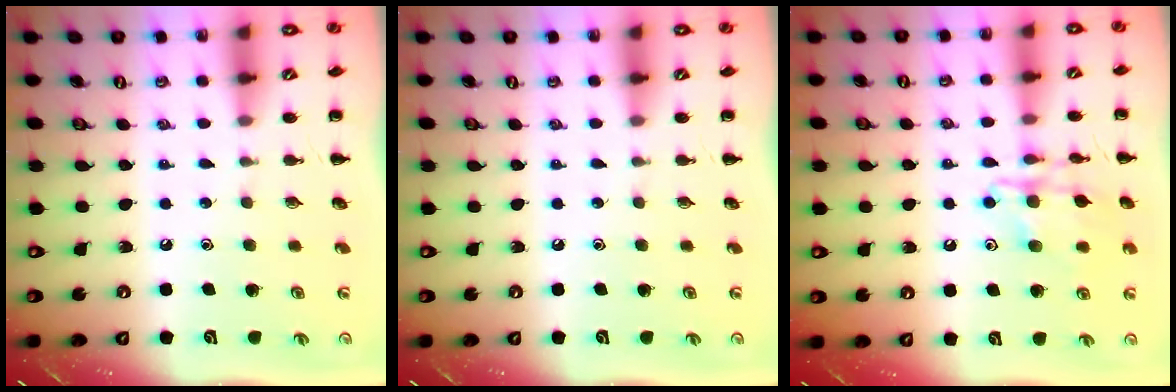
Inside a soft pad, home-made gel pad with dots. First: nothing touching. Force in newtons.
{"total": 0.0}
{"total": 14.0, "press": 14.0, "slide": 1.1}